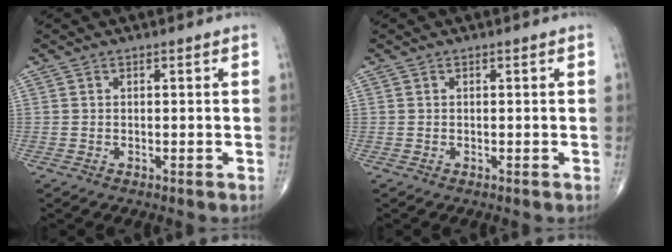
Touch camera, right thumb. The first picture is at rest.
{"total": 0.0}